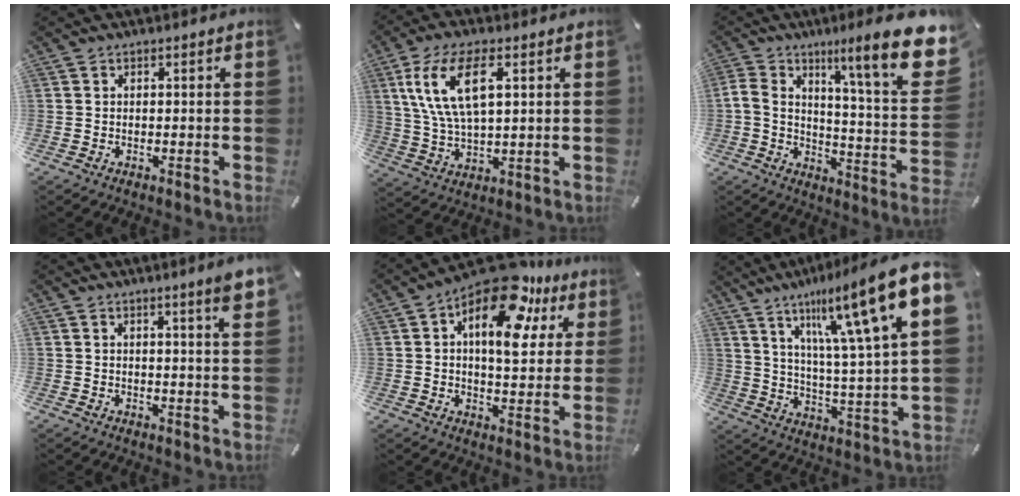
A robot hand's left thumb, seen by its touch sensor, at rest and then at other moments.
{"total": 12.8, "force": [5.1, 5.5, 10.3], "torque": [-0.234, 0.003, 0.087]}
{"total": 19.4, "force": [8.0, 3.6, 17.3], "torque": [-0.265, -0.062, 0.115]}
{"total": 5.0, "force": [3.1, 0.1, 4.0], "torque": [-0.057, -0.017, 0.047]}
{"total": 17.6, "force": [9.0, 8.7, 12.4], "torque": [-0.188, -0.046, 0.149]}
{"total": 20.8, "force": [11.9, 4.1, 16.5], "torque": [-0.259, -0.068, 0.179]}